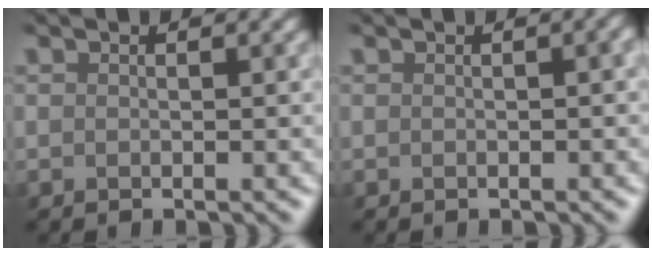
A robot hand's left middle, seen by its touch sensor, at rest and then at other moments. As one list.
[{"total": 1.8, "force": [-0.4, 0.9, 1.5], "torque": [-0.006, 0.012, -0.011]}]